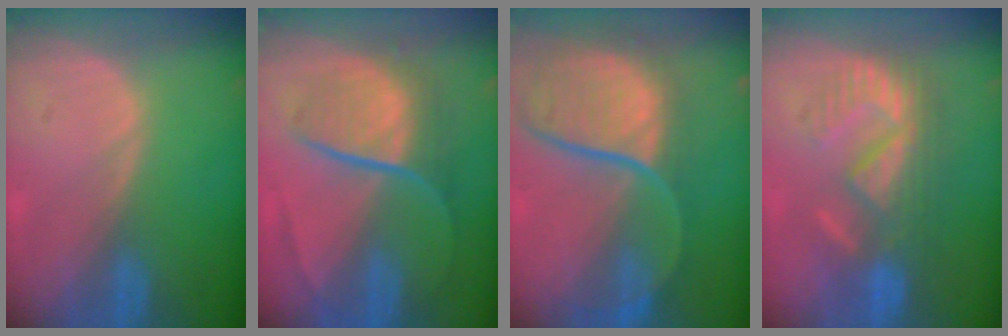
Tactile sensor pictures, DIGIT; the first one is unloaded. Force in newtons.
{"total": 9.3, "press": 7.7, "slide": 5.2}
{"total": 12.2, "press": 9.9, "slide": 7.1}
{"total": 8.7, "press": 8.5, "slide": 1.7}